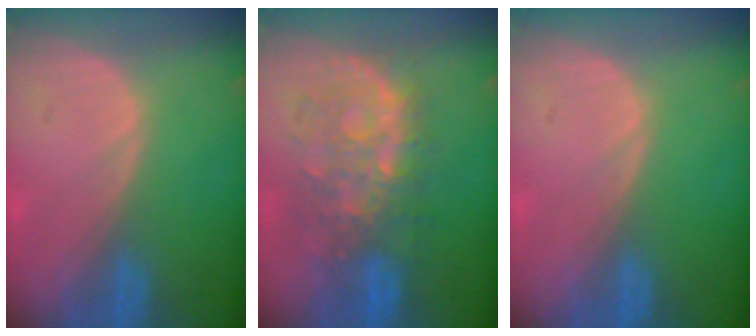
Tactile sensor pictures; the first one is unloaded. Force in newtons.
{"total": 9.1, "press": 8.6, "slide": 2.9}
{"total": 0.0}